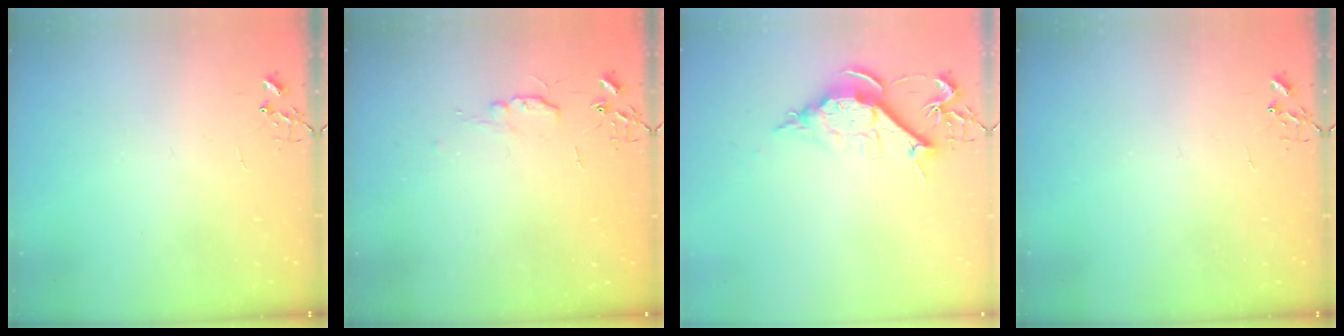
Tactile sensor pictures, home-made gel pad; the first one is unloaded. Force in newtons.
{"total": 5.6, "press": 5.5, "slide": 0.7}
{"total": 10.2, "press": 10.2, "slide": 1.0}
{"total": 0.0}